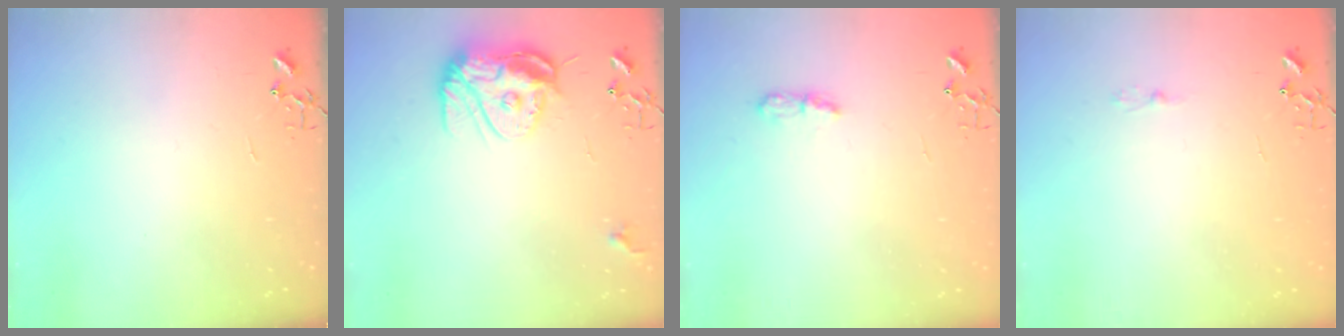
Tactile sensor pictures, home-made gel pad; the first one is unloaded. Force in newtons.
{"total": 12.4, "press": 12.4, "slide": 1.4}
{"total": 6.1, "press": 6.1, "slide": 0.5}
{"total": 2.5, "press": 2.5, "slide": 0.3}